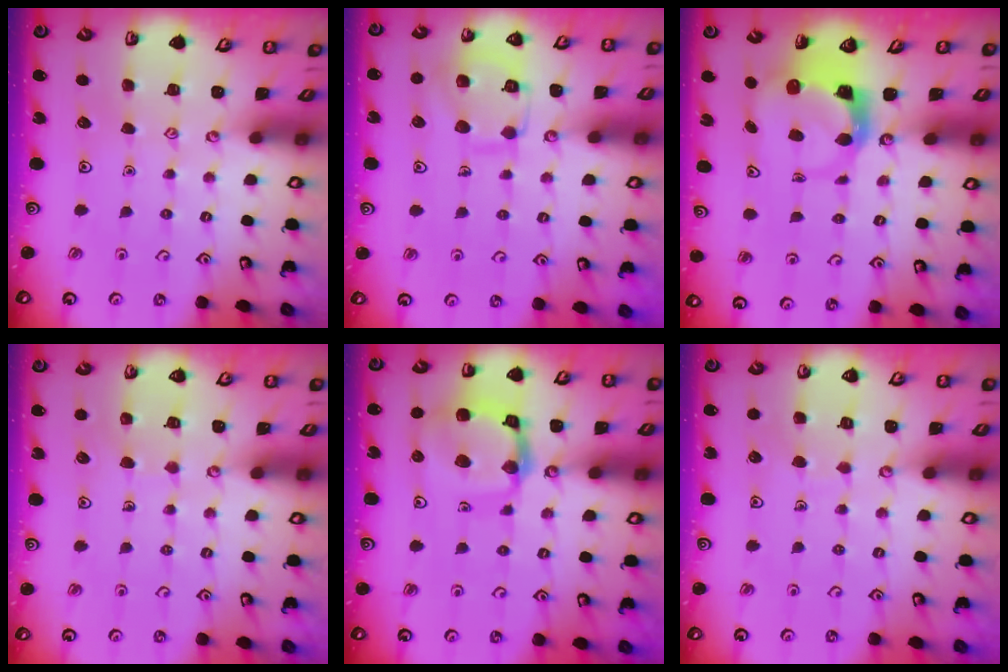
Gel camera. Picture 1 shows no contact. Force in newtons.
{"total": 11.2, "press": 11.2, "slide": 0.6}
{"total": 4.0, "press": 3.9, "slide": 0.6}
{"total": 5.2, "press": 5.2, "slide": 0.4}
{"total": 14.6, "press": 14.5, "slide": 1.6}
{"total": 3.5, "press": 3.5, "slide": 0.1}